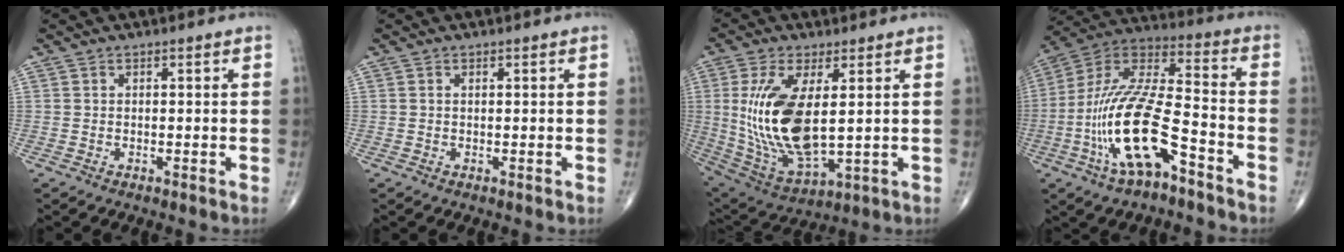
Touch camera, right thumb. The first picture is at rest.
{"total": 0.0}
{"total": 17.7, "force": [1.9, 7.6, 15.9], "torque": [-0.323, -0.024, 0.054]}
{"total": 19.7, "force": [-7.8, 7.0, 16.7], "torque": [-0.336, 0.055, -0.141]}